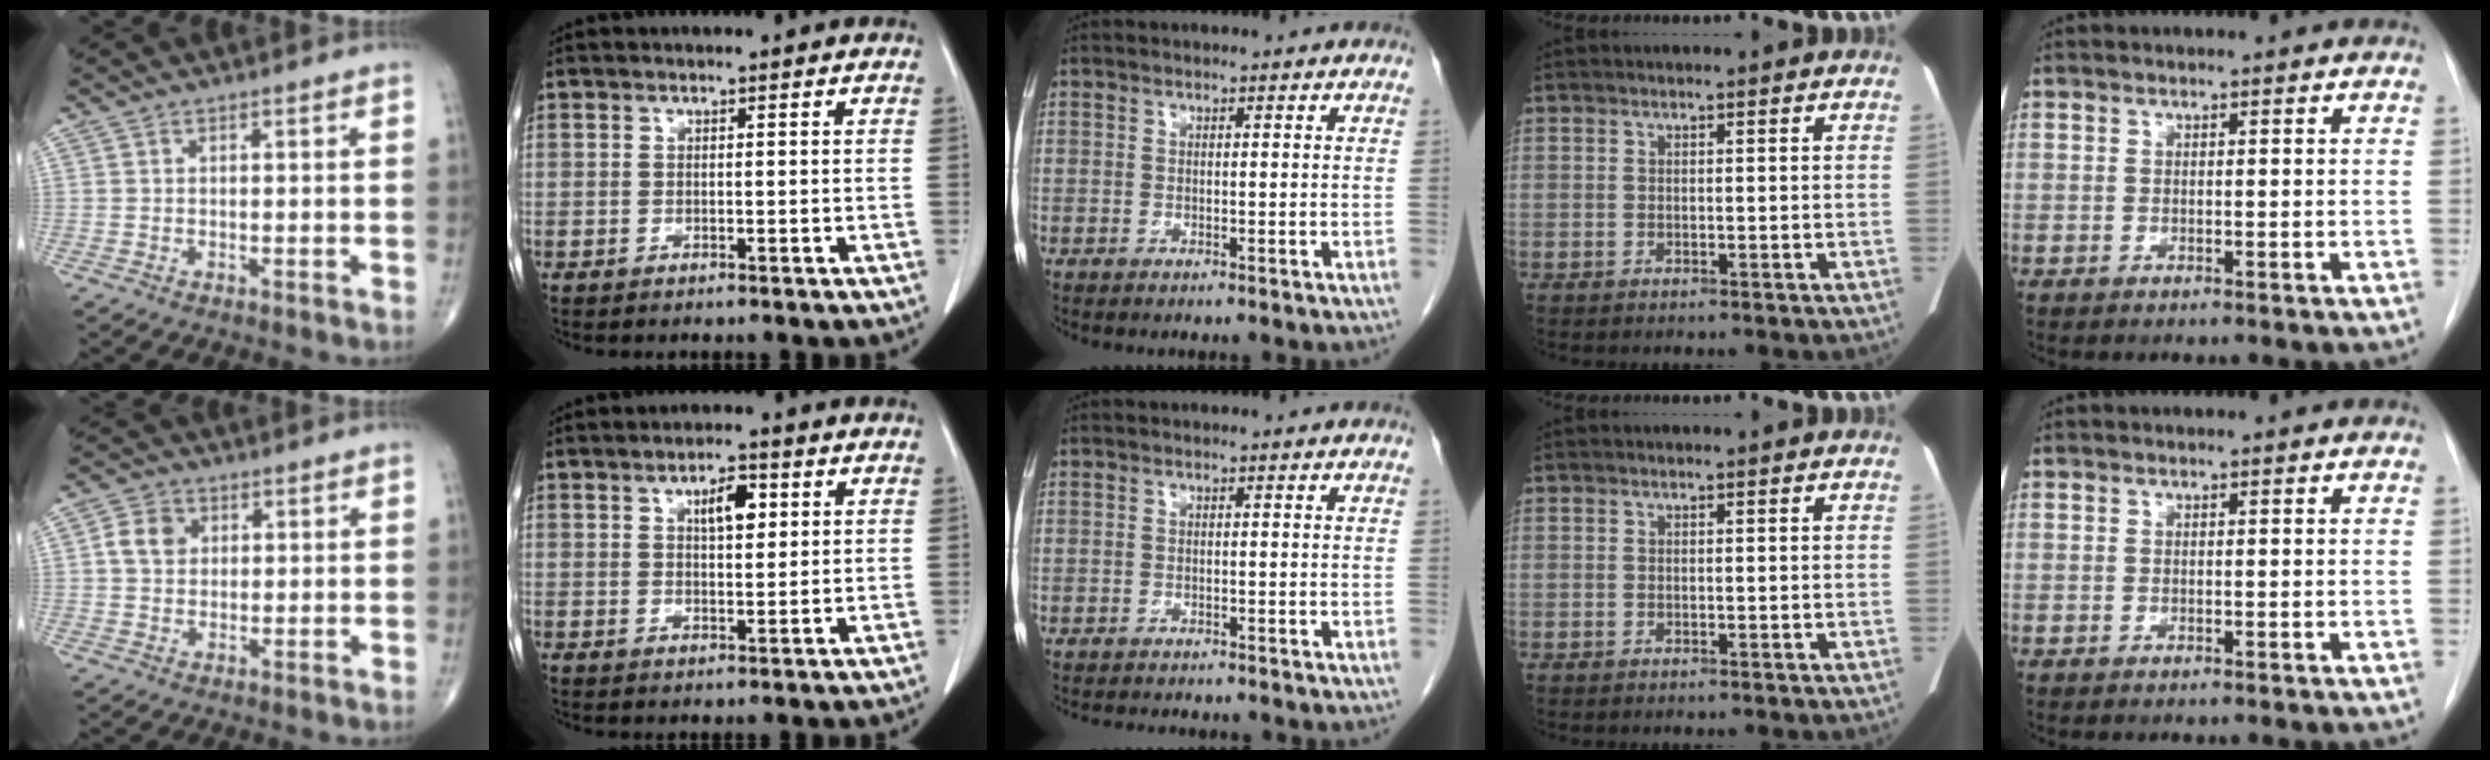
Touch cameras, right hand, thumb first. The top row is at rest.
{"thumb": {"total": 4.9, "force": [1.1, 4.0, 2.6], "torque": [-0.036, 0.003, 0.015]}, "index": {"total": 4.5, "force": [1.7, 1.7, 3.9], "torque": [-0.062, 0.003, 0.027]}, "middle": {"total": 3.5, "force": [-3.3, 0.8, 1.1], "torque": [-0.014, -0.006, -0.044]}}